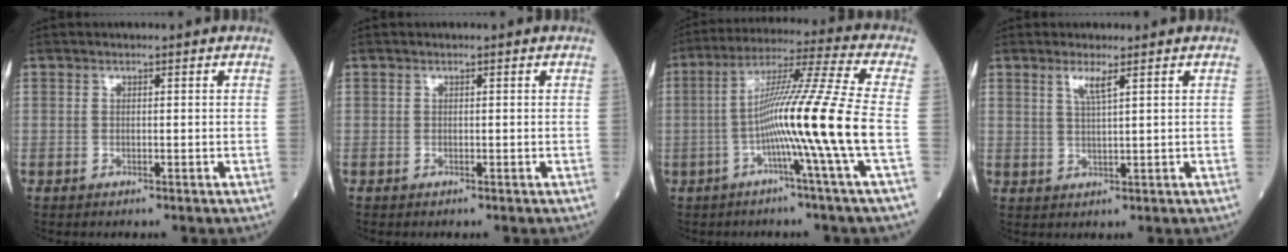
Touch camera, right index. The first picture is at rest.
{"total": 0.0}
{"total": 14.0, "force": [-3.2, -3.2, 13.2], "torque": [-0.230, 0.002, -0.066]}
{"total": 2.6, "force": [1.5, -0.3, 2.1], "torque": [-0.046, -0.003, 0.031]}